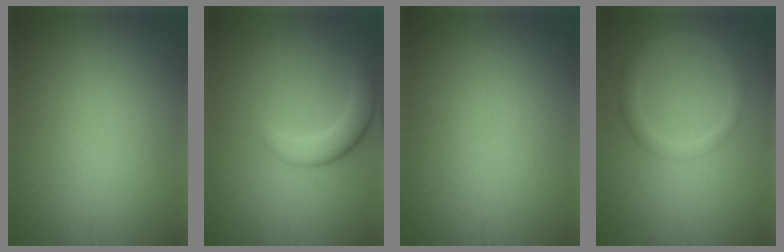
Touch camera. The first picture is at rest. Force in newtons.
{"total": 2.8, "press": 2.7, "slide": 0.3}
{"total": 0.0}
{"total": 2.7, "press": 2.7, "slide": 0.1}